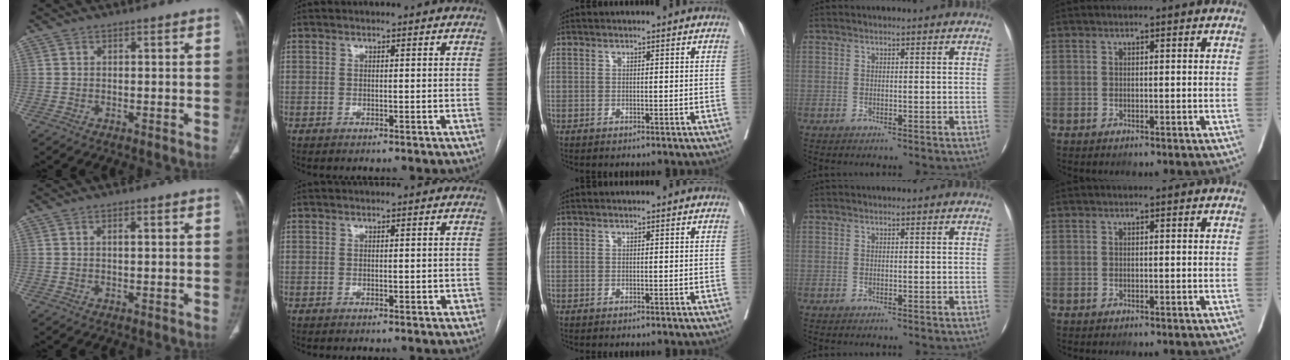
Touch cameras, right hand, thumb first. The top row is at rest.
{"thumb": {"total": 1.5, "force": [0.5, 0.5, 1.3], "torque": [-0.022, 0.005, 0.007]}, "index": {"total": 1.4, "force": [-0.2, 0.7, 1.2], "torque": [-0.018, 0.006, 0.000]}}